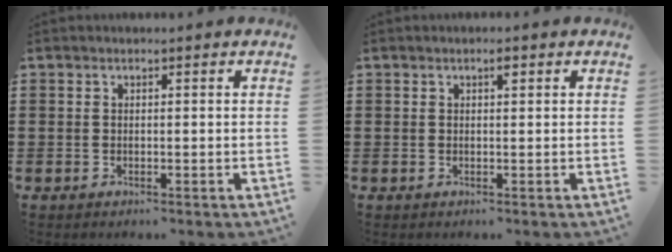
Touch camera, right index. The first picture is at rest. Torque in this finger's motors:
{"motor_torque": [0.06, -0.05, 0.01, 0.00]}